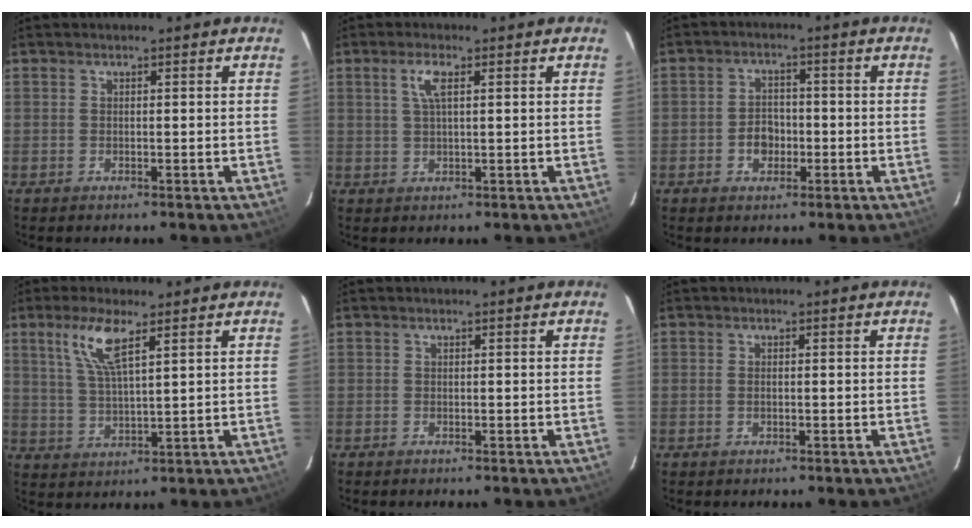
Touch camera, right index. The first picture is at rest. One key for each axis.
{"total": 3.2, "fx": 1.2, "fy": 0.7, "fz": 2.9, "tx": -0.060, "ty": 0.004, "tz": 0.024}
{"total": 4.4, "fx": -1.4, "fy": 3.5, "fz": 2.3, "tx": -0.046, "ty": 0.009, "tz": -0.019}
{"total": 7.6, "fx": 4.1, "fy": 1.5, "fz": 6.2, "tx": -0.130, "ty": 0.001, "tz": 0.086}
{"total": 0.0}
{"total": 0.8, "fx": -0.1, "fy": 0.4, "fz": 0.6, "tx": -0.014, "ty": 0.000, "tz": -0.003}